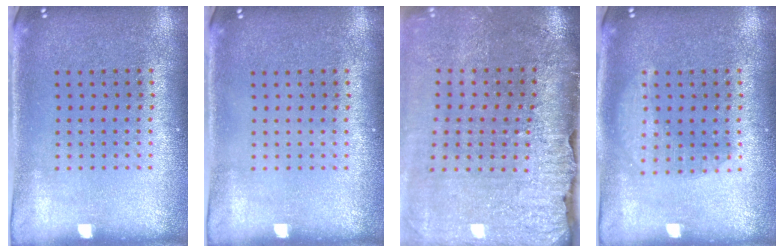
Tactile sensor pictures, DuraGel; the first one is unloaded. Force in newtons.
{"total": 0.0}
{"total": 4.0, "press": 3.4, "slide": 2.1}
{"total": 2.2, "press": 2.2, "slide": 0.3}